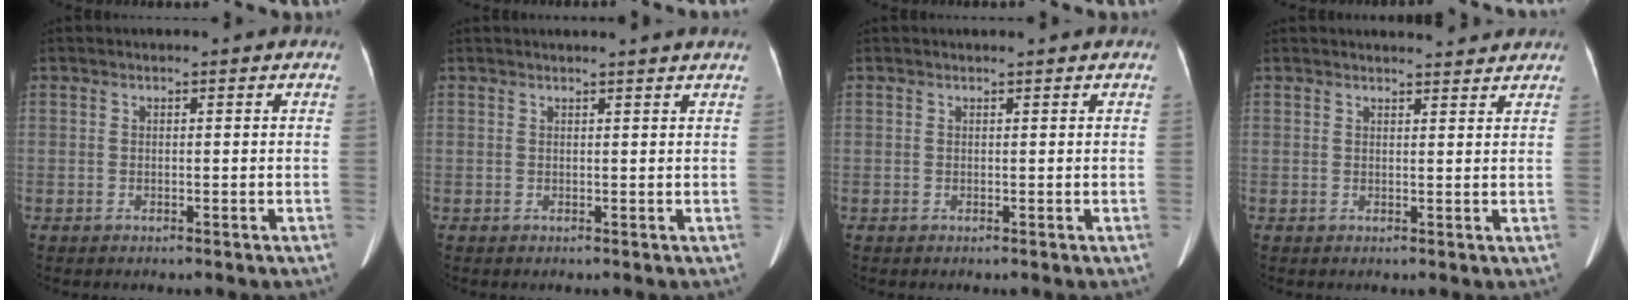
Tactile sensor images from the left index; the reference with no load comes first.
{"total": 4.1, "force": [3.8, -0.5, 1.4], "torque": [-0.021, 0.008, 0.035]}
{"total": 0.9, "force": [0.8, 0.0, 0.3], "torque": [-0.008, 0.008, 0.015]}
{"total": 4.6, "force": [4.4, 0.7, 0.9], "torque": [-0.017, 0.006, 0.046]}